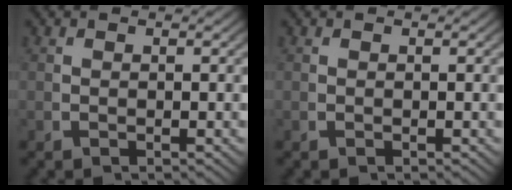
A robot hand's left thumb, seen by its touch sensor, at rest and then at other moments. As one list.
[{"total": 0.0}]